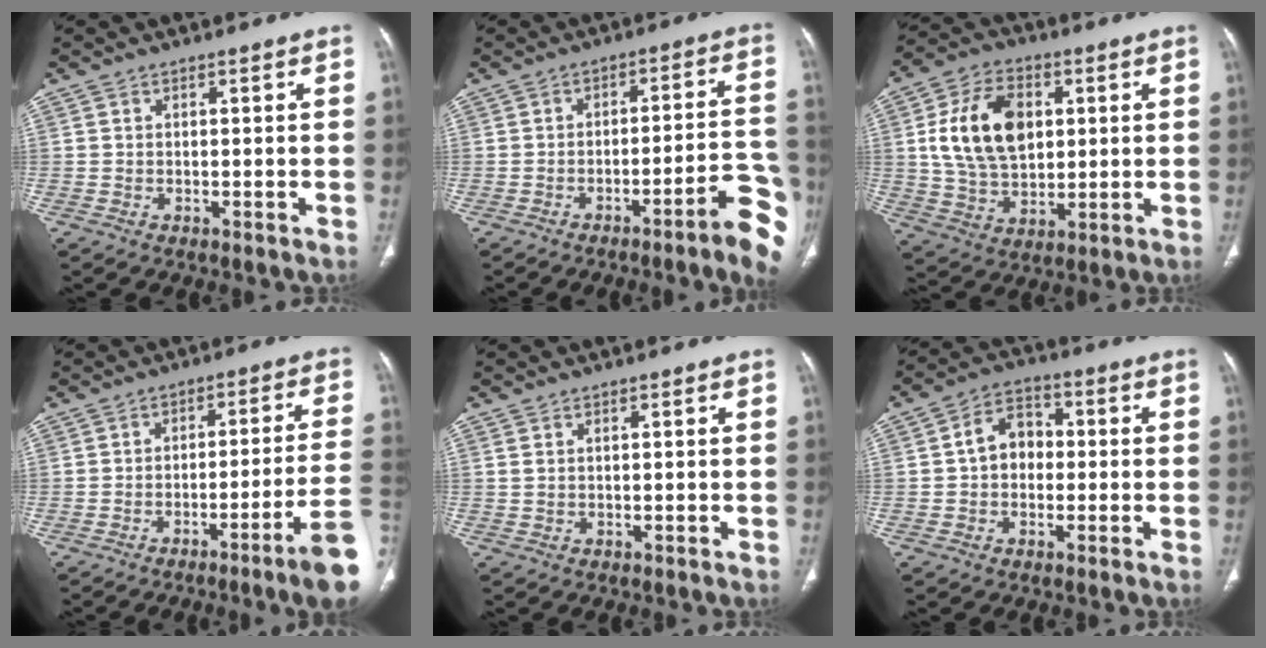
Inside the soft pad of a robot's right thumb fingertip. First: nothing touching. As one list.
[{"total": 11.4, "force": [-5.9, 1.3, 9.6], "torque": [-0.105, 0.043, -0.077]}, {"total": 16.0, "force": [3.2, 10.7, 11.5], "torque": [-0.181, -0.003, 0.061]}, {"total": 11.4, "force": [-5.1, -1.0, 10.2], "torque": [-0.143, 0.027, -0.077]}, {"total": 0.7, "force": [0.4, 0.3, 0.6], "torque": [-0.018, 0.010, 0.011]}, {"total": 7.1, "force": [0.0, 5.5, 4.5], "torque": [-0.047, 0.020, -0.012]}]